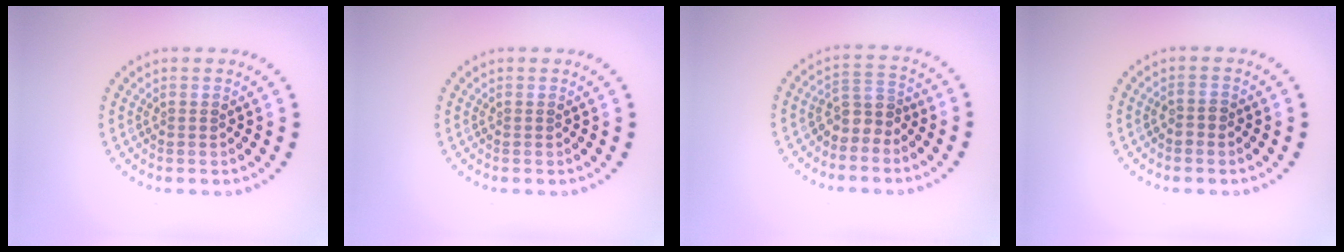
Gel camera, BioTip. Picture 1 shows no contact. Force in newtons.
{"total": 0.0}
{"total": 2.6, "press": 2.1, "slide": 1.6}
{"total": 0.9, "press": 0.8, "slide": 0.4}